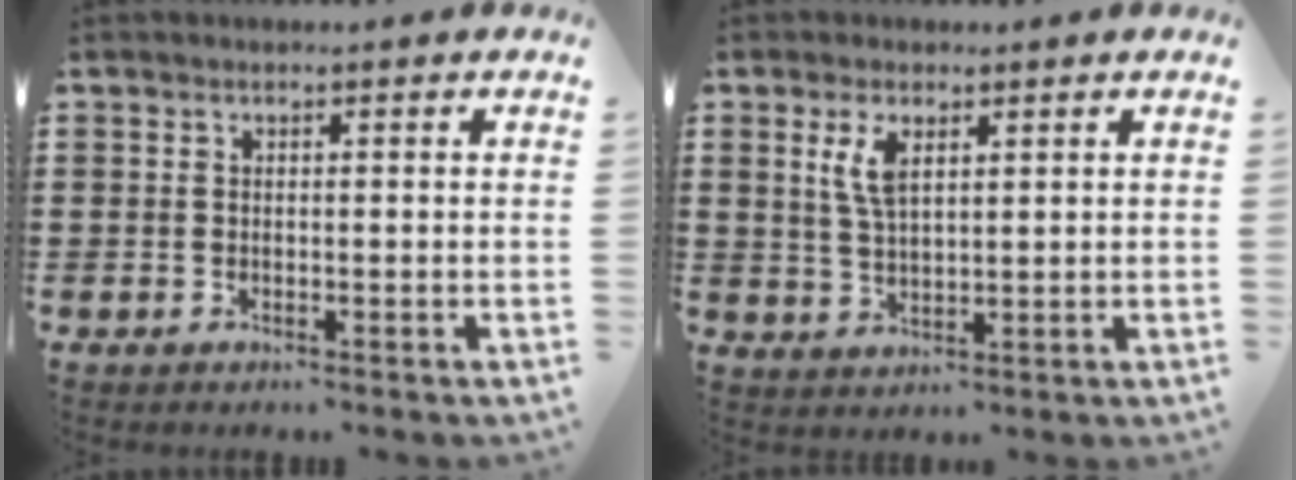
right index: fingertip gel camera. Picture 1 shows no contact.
{"total": 4.4, "force": [1.9, 1.8, 3.6], "torque": [-0.078, 0.006, 0.033]}